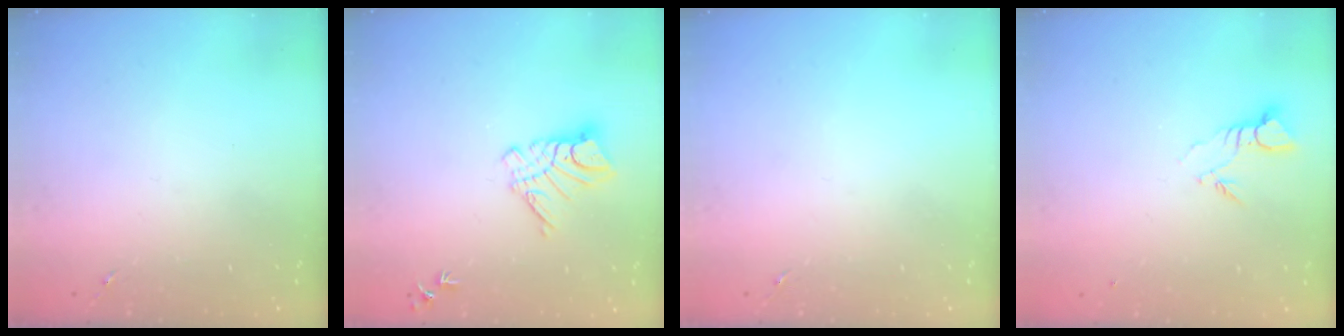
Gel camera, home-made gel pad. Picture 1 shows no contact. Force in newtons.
{"total": 10.5, "press": 10.4, "slide": 1.0}
{"total": 0.0}
{"total": 3.5, "press": 3.5, "slide": 0.2}